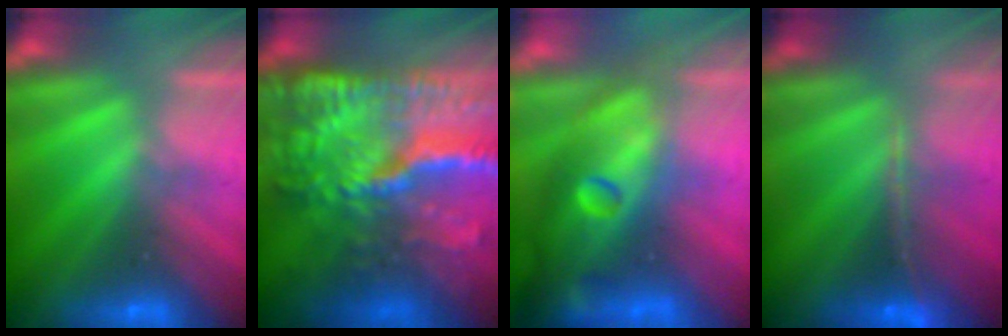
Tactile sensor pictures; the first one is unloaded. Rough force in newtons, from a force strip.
{"total": 7.0}
{"total": 7.5}
{"total": 1.1}